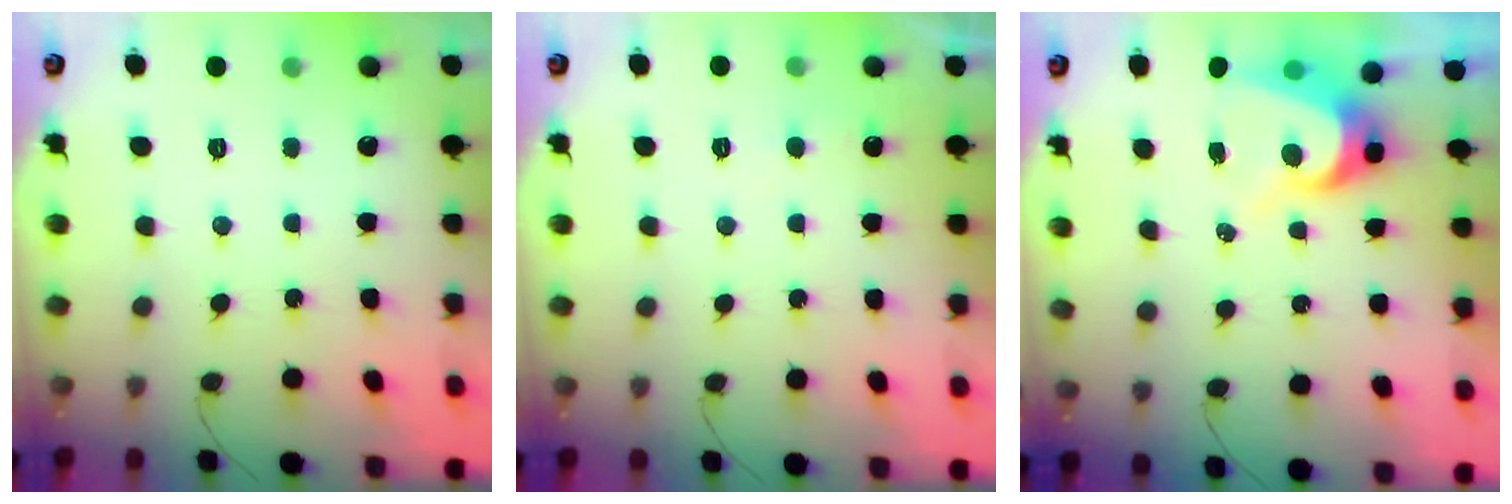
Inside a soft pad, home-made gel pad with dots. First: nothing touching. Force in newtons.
{"total": 3.0, "press": 2.9, "slide": 0.4}
{"total": 7.2, "press": 7.1, "slide": 0.6}